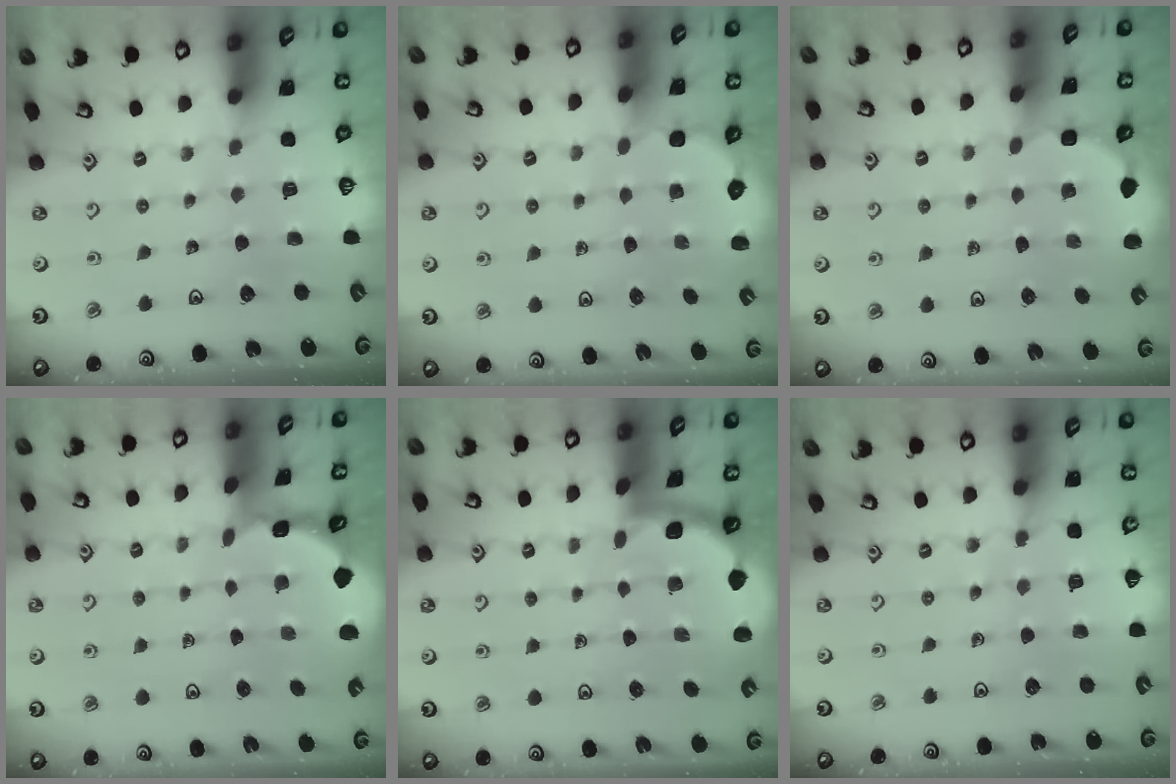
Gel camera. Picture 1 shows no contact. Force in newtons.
{"total": 1.5, "press": 1.2, "slide": 0.9}
{"total": 2.5, "press": 2.2, "slide": 1.2}
{"total": 1.5, "press": 1.5, "slide": 0.2}
{"total": 1.8, "press": 1.8, "slide": 0.1}
{"total": 4.4, "press": 4.1, "slide": 1.3}